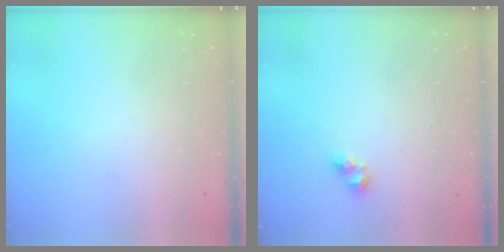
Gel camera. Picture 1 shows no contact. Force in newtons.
{"total": 6.7, "press": 6.7, "slide": 0.8}